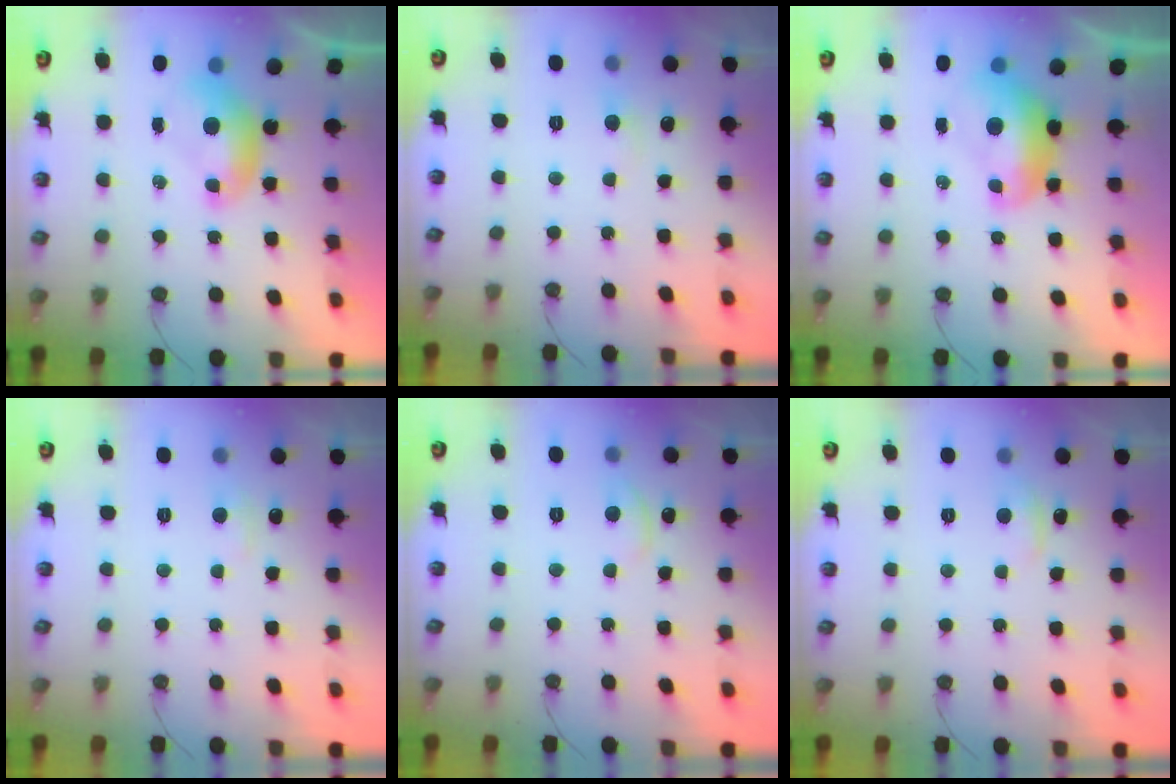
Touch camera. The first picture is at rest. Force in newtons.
{"total": 0.9, "press": 0.6, "slide": 0.7}
{"total": 1.7, "press": 1.6, "slide": 0.6}
{"total": 2.5, "press": 2.4, "slide": 0.5}
{"total": 1.5, "press": 1.4, "slide": 0.5}
{"total": 1.0, "press": 0.7, "slide": 0.8}